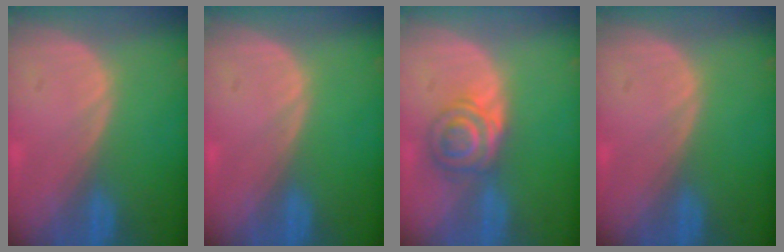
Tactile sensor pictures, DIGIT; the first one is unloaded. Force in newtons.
{"total": 0.0}
{"total": 6.1, "press": 5.6, "slide": 2.4}
{"total": 0.0}